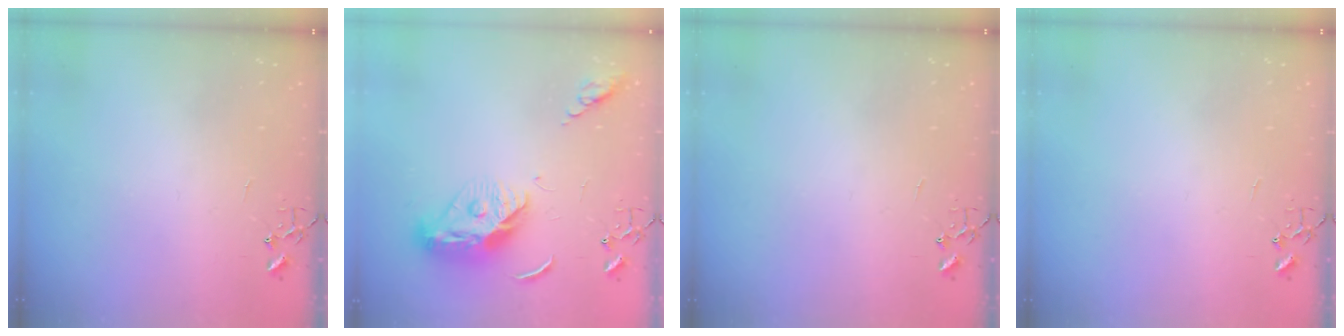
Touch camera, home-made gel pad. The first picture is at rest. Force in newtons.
{"total": 13.1, "press": 13.0, "slide": 1.3}
{"total": 0.0}
{"total": 0.0}